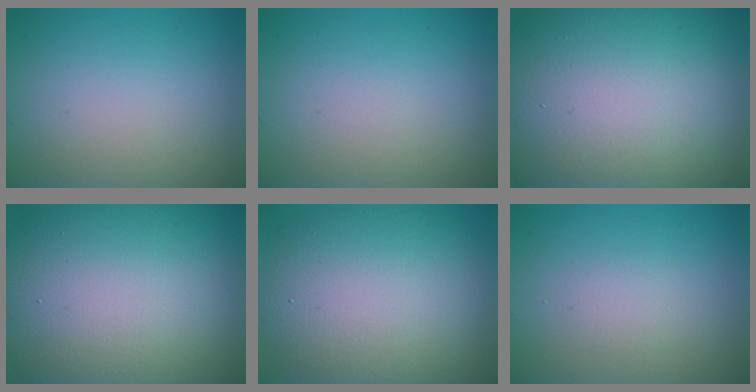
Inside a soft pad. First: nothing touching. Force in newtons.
{"total": 0.0}
{"total": 23.8, "press": 23.8, "slide": 0.7}
{"total": 17.9, "press": 17.9, "slide": 1.1}
{"total": 12.5, "press": 12.4, "slide": 1.2}
{"total": 1.1, "press": 1.1, "slide": 0.1}